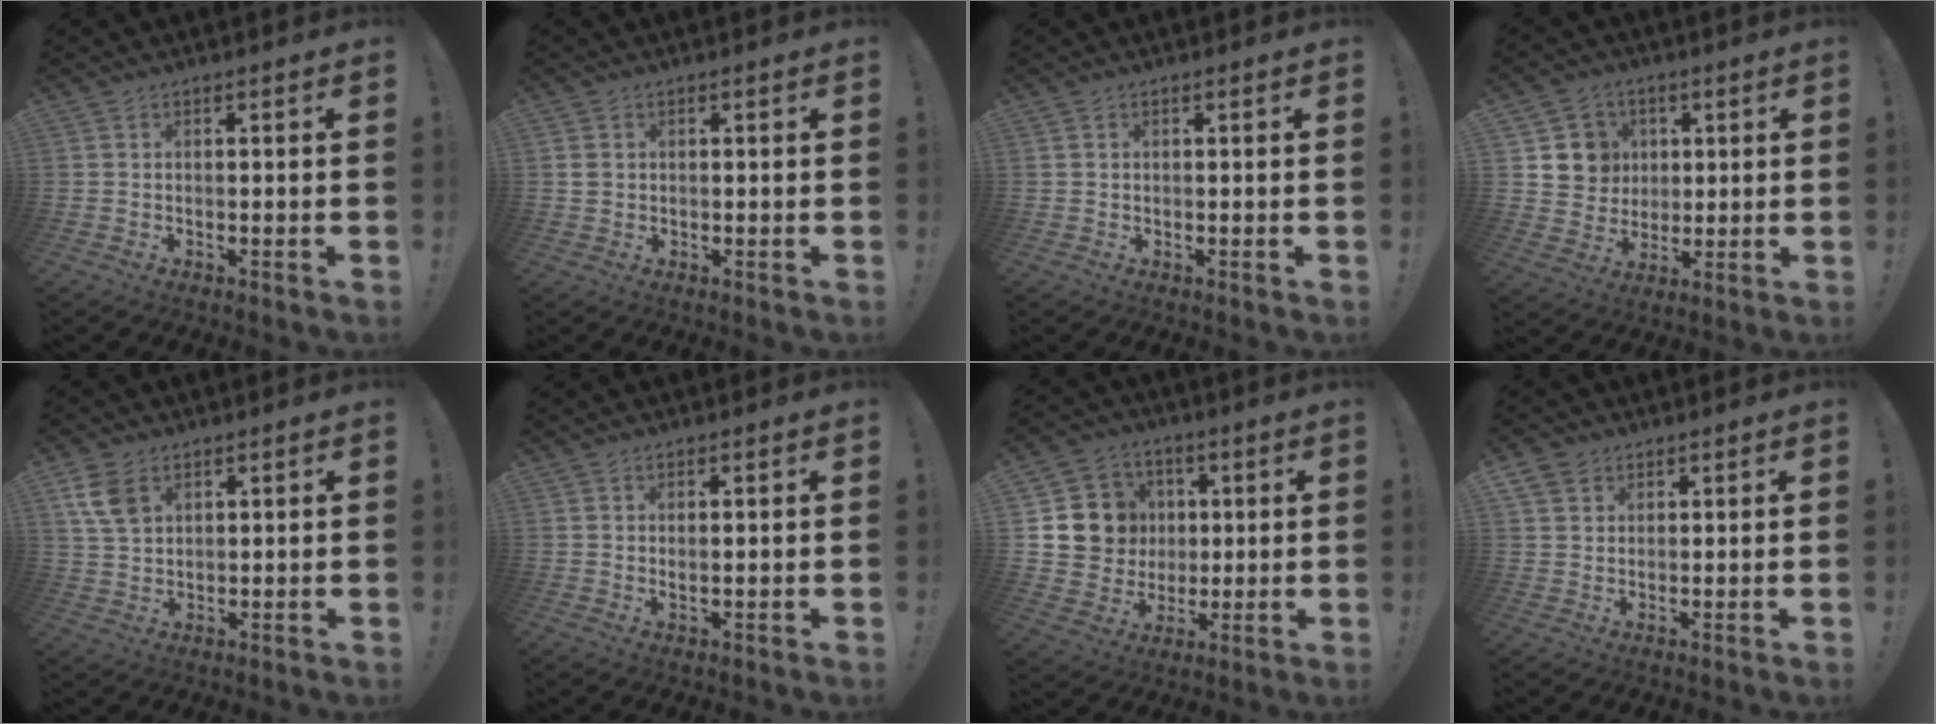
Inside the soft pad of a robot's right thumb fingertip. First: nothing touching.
{"total": 2.1, "force": [0.4, 1.8, 0.9], "torque": [-0.013, 0.003, 0.008]}
{"total": 0.0}
{"total": 9.3, "force": [2.7, 8.8, 1.5], "torque": [-0.017, -0.017, 0.060]}
{"total": 8.0, "force": [3.7, 5.5, 4.6], "torque": [-0.080, -0.006, 0.073]}
{"total": 1.3, "force": [0.9, 0.3, 0.9], "torque": [-0.004, -0.005, 0.013]}
{"total": 11.4, "force": [1.6, 10.9, 2.9], "torque": [-0.036, 0.001, 0.048]}
{"total": 4.6, "force": [2.8, 3.6, 0.8], "torque": [-0.021, -0.010, 0.055]}